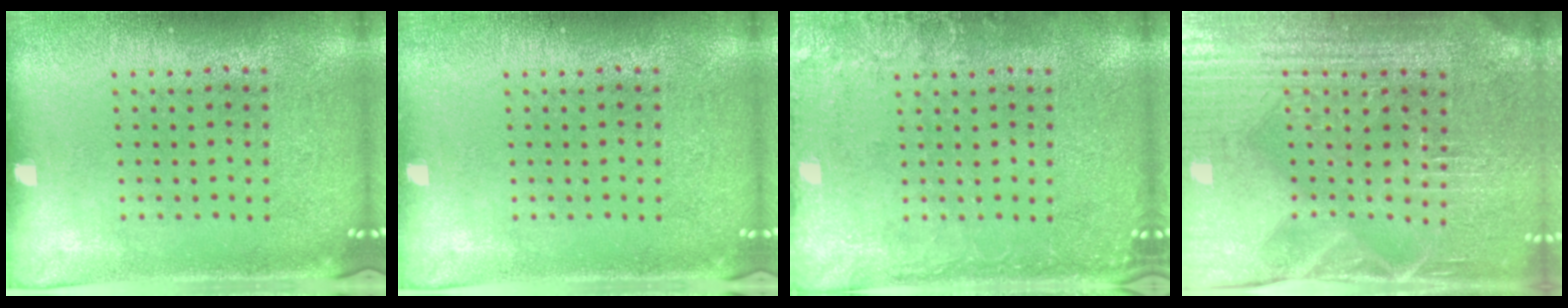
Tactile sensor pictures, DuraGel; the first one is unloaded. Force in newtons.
{"total": 0.5, "press": 0.5, "slide": 0.1}
{"total": 2.6, "press": 2.6, "slide": 0.3}
{"total": 4.2, "press": 4.0, "slide": 1.2}